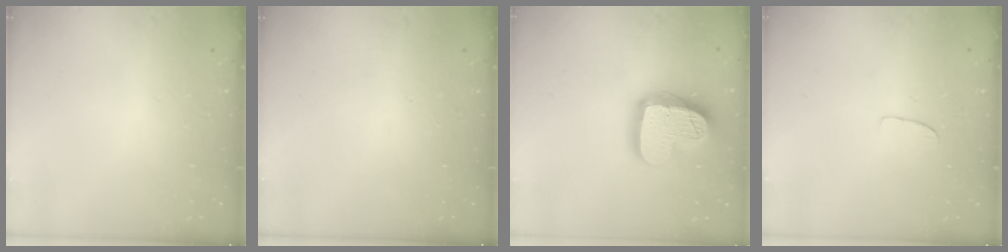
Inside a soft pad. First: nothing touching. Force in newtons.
{"total": 0.0}
{"total": 18.7, "press": 18.7, "slide": 1.4}
{"total": 4.7, "press": 4.7, "slide": 0.3}